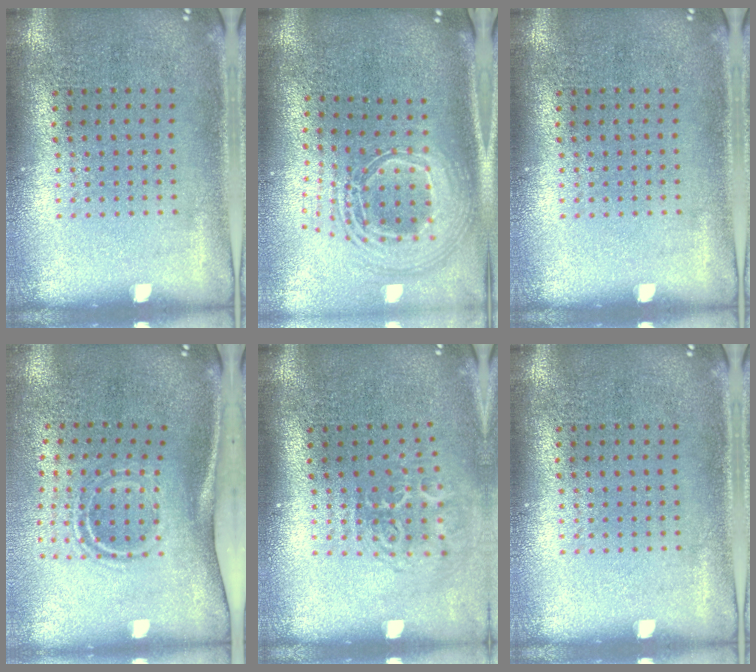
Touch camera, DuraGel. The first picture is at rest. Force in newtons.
{"total": 2.5, "press": 1.9, "slide": 1.7}
{"total": 0.0}
{"total": 1.8, "press": 1.1, "slide": 1.5}
{"total": 1.8, "press": 1.2, "slide": 1.4}
{"total": 0.0}